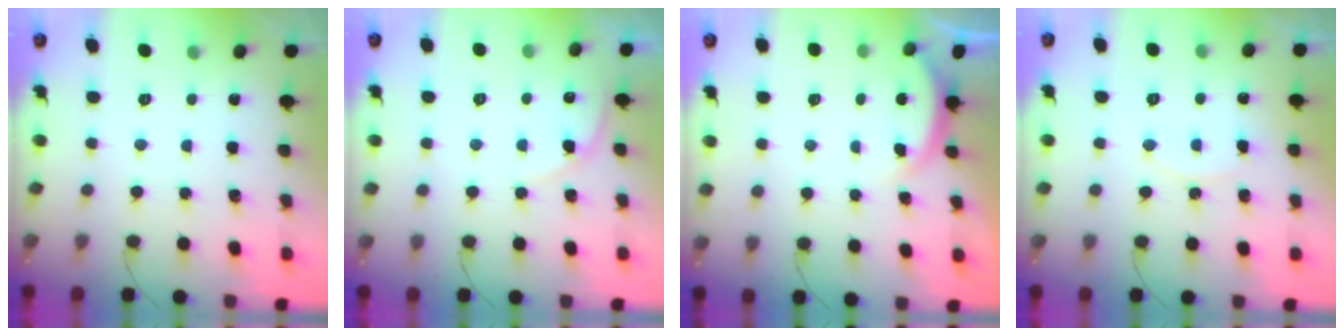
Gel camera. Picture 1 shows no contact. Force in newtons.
{"total": 4.6, "press": 4.6, "slide": 0.5}
{"total": 2.0, "press": 2.0, "slide": 0.5}
{"total": 5.4, "press": 5.4, "slide": 0.4}